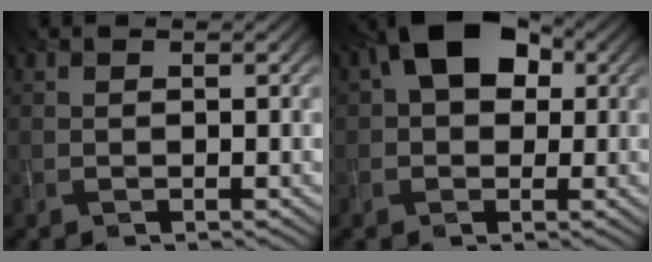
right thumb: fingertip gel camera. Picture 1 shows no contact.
{"total": 8.1, "force": [2.3, 5.4, 5.6], "torque": [-0.103, 0.020, 0.025]}